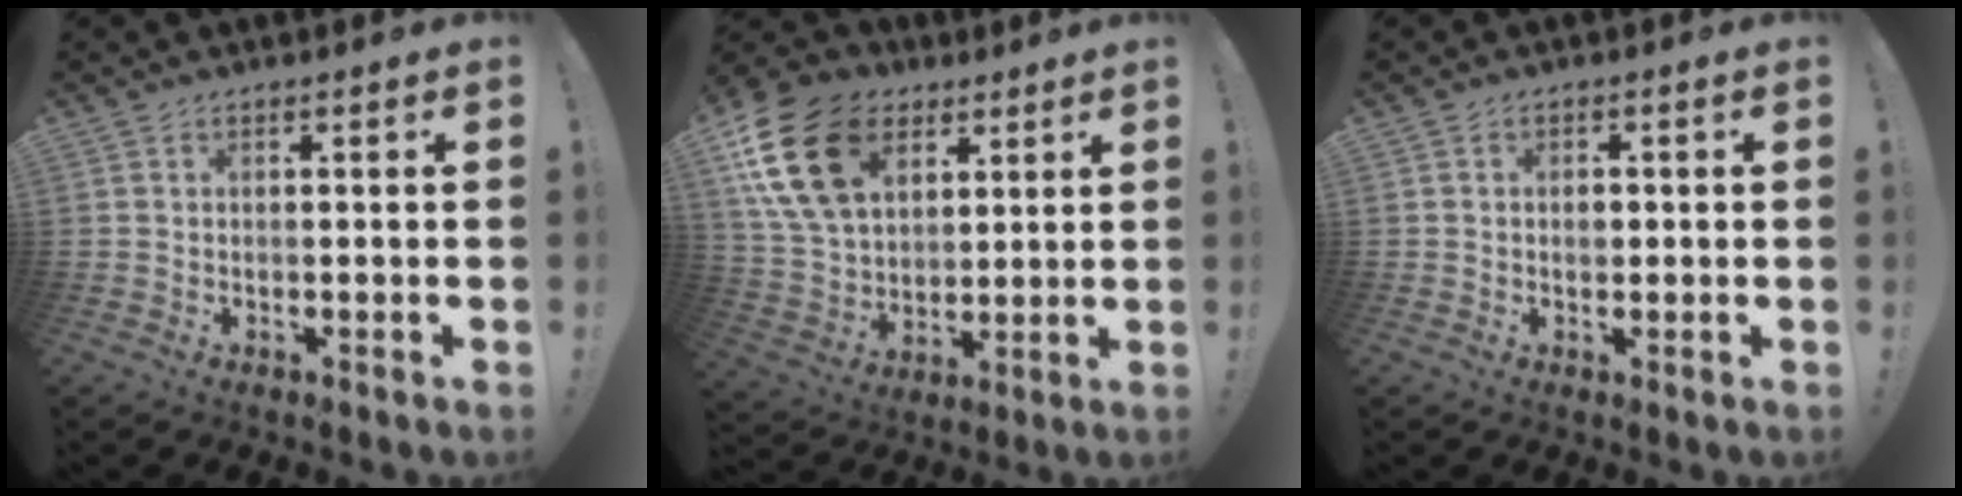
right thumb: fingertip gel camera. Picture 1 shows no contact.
{"total": 20.9, "force": [8.6, 14.5, 12.3], "torque": [-0.230, -0.035, 0.158]}
{"total": 2.1, "force": [-0.1, 1.7, 1.2], "torque": [-0.008, 0.000, -0.007]}